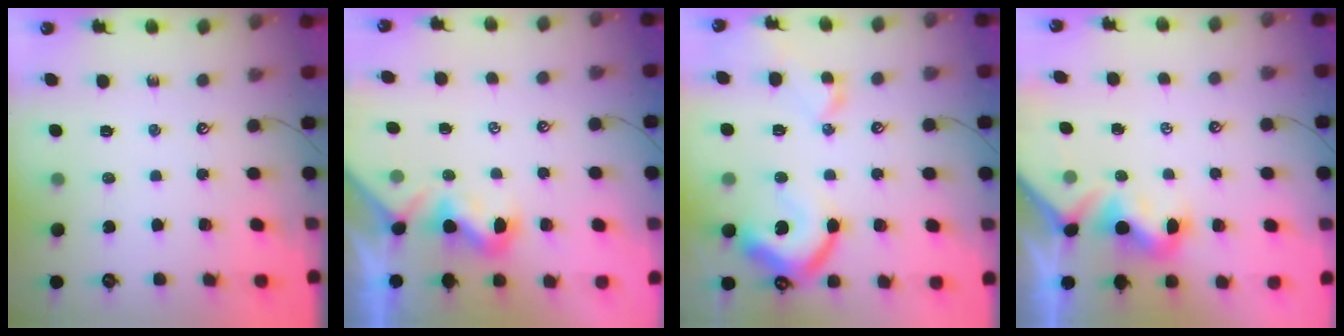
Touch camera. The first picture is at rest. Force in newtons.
{"total": 1.4, "press": 1.2, "slide": 0.5}
{"total": 13.1, "press": 13.0, "slide": 2.0}
{"total": 1.5, "press": 1.3, "slide": 0.7}